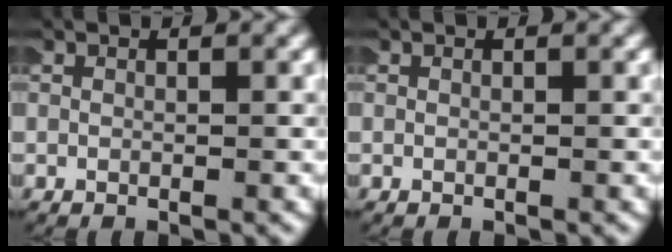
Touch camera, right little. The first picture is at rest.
{"total": 0.0}